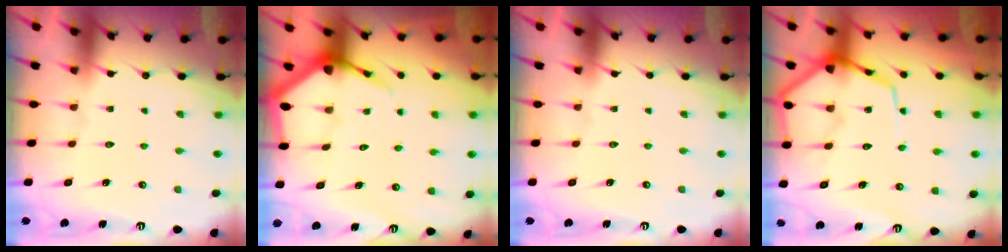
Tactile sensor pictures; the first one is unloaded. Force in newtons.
{"total": 5.1, "press": 5.0, "slide": 0.7}
{"total": 0.0}
{"total": 9.7, "press": 9.7, "slide": 1.0}